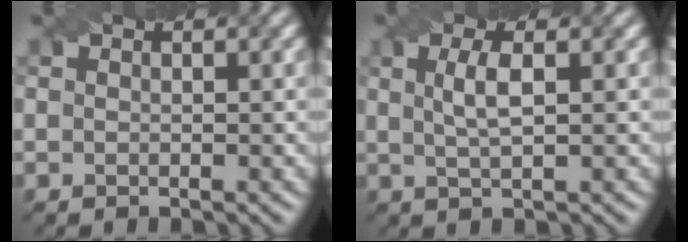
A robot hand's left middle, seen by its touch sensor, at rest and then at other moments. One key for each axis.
{"total": 2.6, "fx": 0.3, "fy": 0.6, "fz": 2.5, "tx": -0.047, "ty": 0.004, "tz": 0.008}